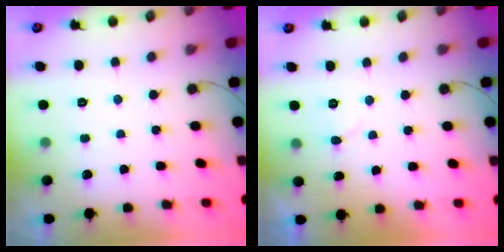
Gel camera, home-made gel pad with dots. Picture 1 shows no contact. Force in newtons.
{"total": 4.7, "press": 4.7, "slide": 0.5}